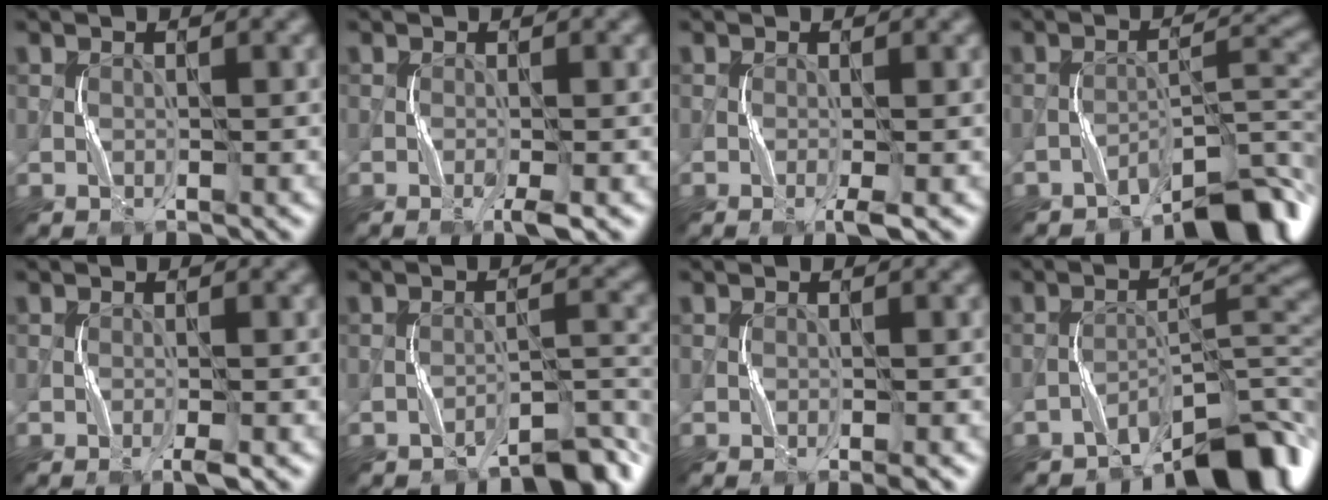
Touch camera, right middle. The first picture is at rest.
{"total": 1.4, "force": [-0.8, -0.2, 1.1], "torque": [-0.024, 0.000, -0.018]}
{"total": 1.2, "force": [-0.7, -0.2, 1.0], "torque": [-0.024, -0.002, -0.014]}
{"total": 5.7, "force": [-4.7, 1.2, 3.0], "torque": [-0.031, 0.018, -0.075]}
{"total": 1.0, "force": [-0.7, -0.2, 0.8], "torque": [-0.017, 0.000, -0.014]}
{"total": 3.9, "force": [-3.5, 0.5, 1.5], "torque": [-0.016, 0.014, -0.059]}
{"total": 0.8, "force": [-0.5, -0.1, 0.6], "torque": [-0.009, -0.001, -0.011]}
{"total": 7.1, "force": [-5.7, 1.8, 3.8], "torque": [-0.036, 0.015, -0.097]}